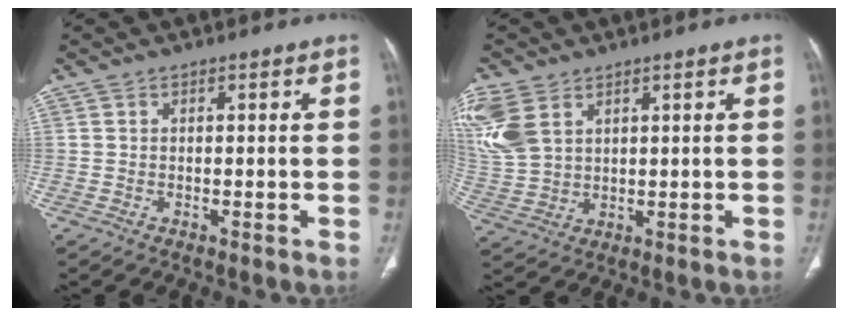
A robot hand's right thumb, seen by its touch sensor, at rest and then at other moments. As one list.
[{"total": 10.7, "force": [5.0, 6.9, 6.5], "torque": [-0.158, -0.006, 0.117]}]